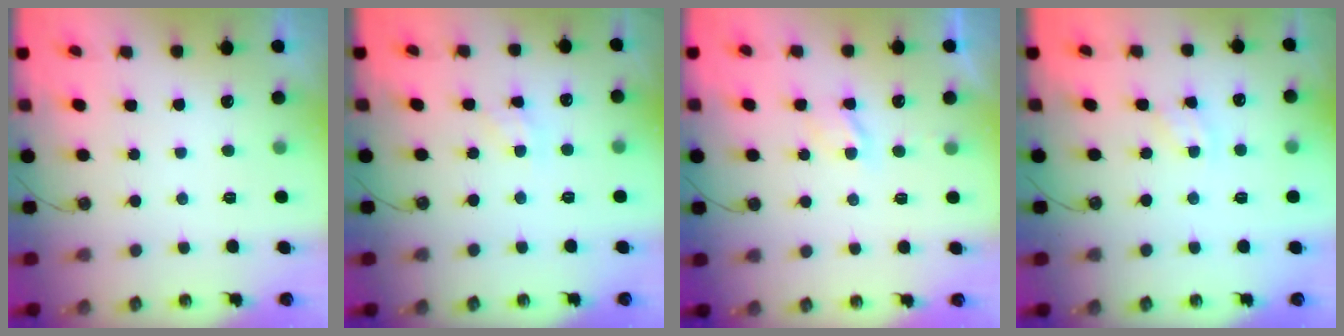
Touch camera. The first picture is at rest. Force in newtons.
{"total": 3.9, "press": 3.9, "slide": 0.3}
{"total": 3.9, "press": 3.9, "slide": 0.6}
{"total": 3.1, "press": 3.0, "slide": 0.4}